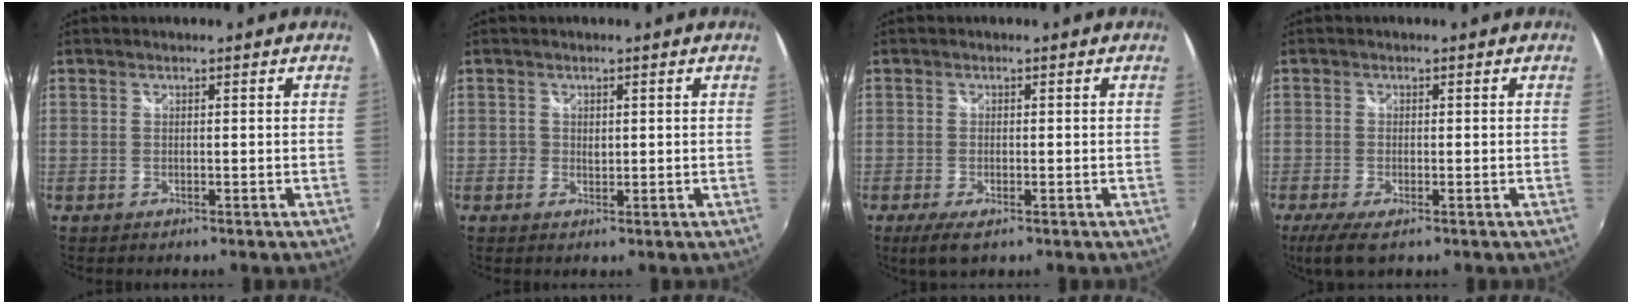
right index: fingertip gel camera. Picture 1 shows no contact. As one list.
[{"total": 1.2, "force": [0.1, 1.1, 0.5], "torque": [-0.008, -0.001, 0.000]}, {"total": 3.7, "force": [-1.9, 1.3, 2.9], "torque": [-0.063, -0.010, -0.031]}, {"total": 4.8, "force": [-2.6, 1.5, 3.8], "torque": [-0.082, -0.015, -0.044]}]